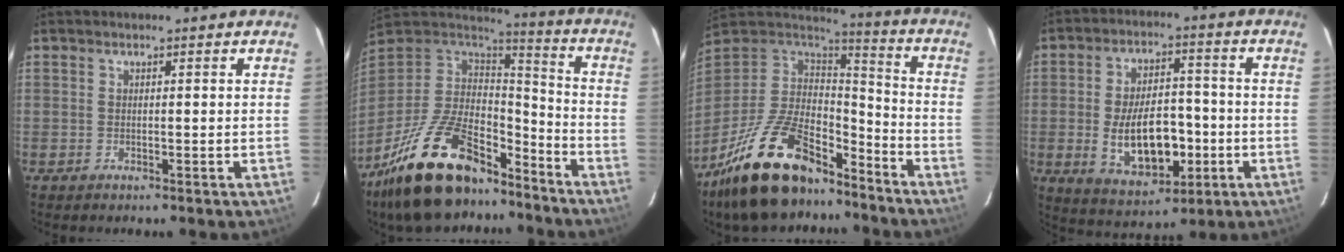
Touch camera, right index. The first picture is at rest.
{"total": 26.2, "force": [-18.2, 11.2, 15.2], "torque": [-0.300, -0.007, -0.293]}
{"total": 24.5, "force": [-17.1, 10.3, 14.1], "torque": [-0.283, -0.007, -0.282]}
{"total": 13.9, "force": [-3.0, 7.3, 11.4], "torque": [-0.214, 0.006, -0.026]}